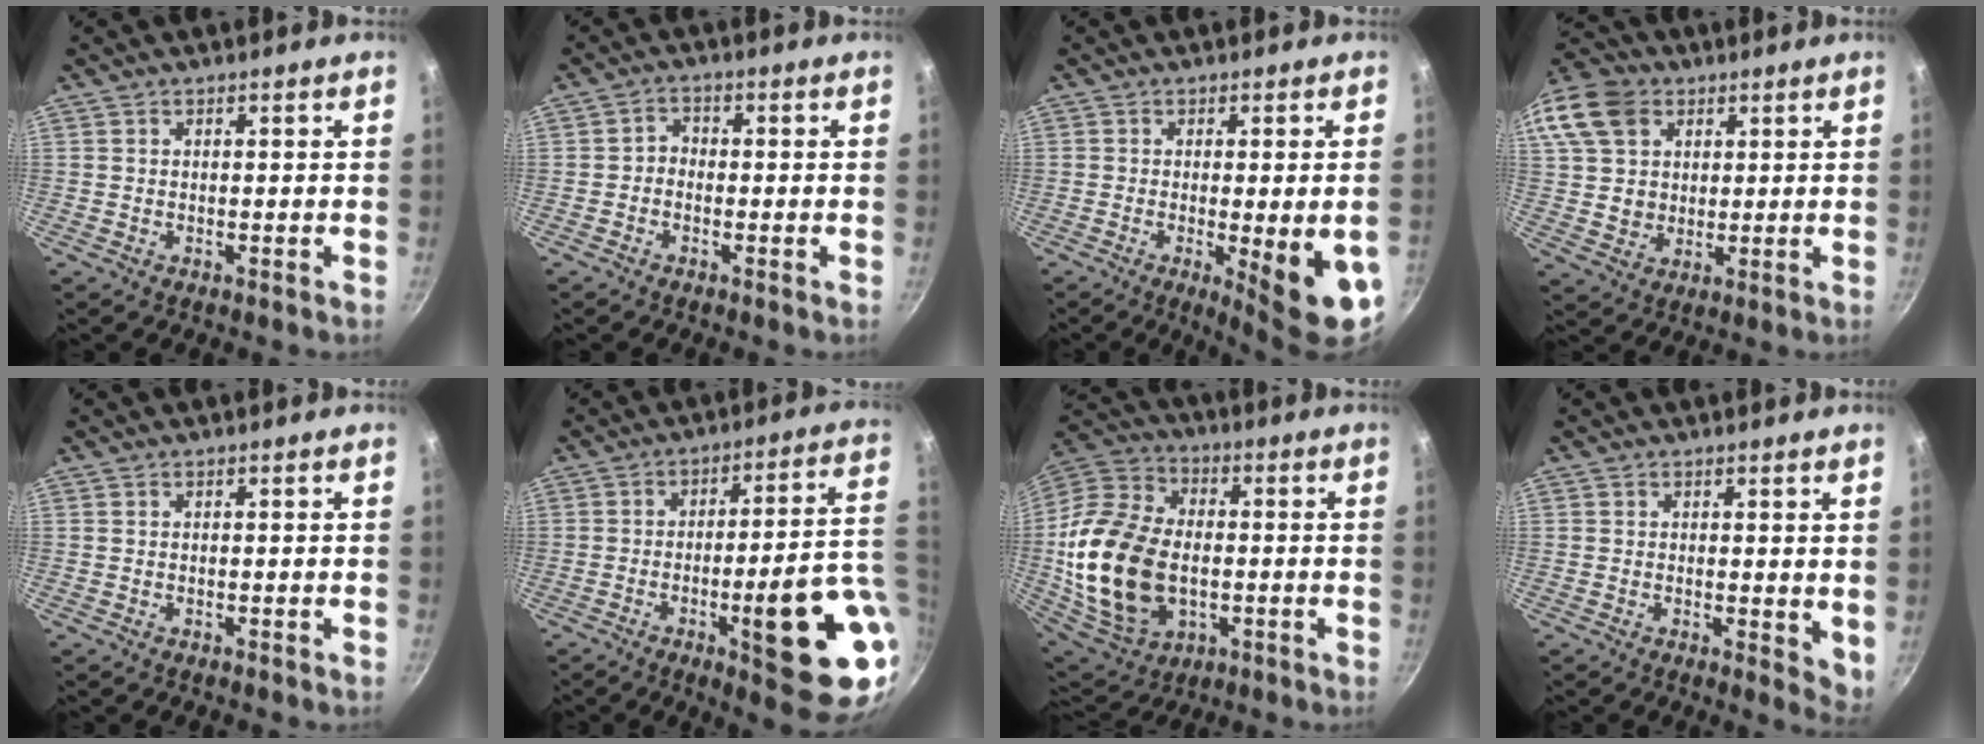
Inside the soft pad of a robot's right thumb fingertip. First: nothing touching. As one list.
[{"total": 2.1, "force": [-0.9, 1.6, 0.9], "torque": [-0.011, 0.016, -0.024]}, {"total": 11.5, "force": [-3.2, 2.4, 10.8], "torque": [-0.130, -0.011, -0.034]}, {"total": 18.7, "force": [7.1, 14.8, 9.0], "torque": [-0.194, 0.022, 0.133]}, {"total": 0.0}, {"total": 20.1, "force": [-4.5, 4.2, 19.2], "torque": [-0.232, 0.015, -0.055]}, {"total": 23.5, "force": [-2.3, 15.8, 17.2], "torque": [-0.333, 0.016, -0.033]}, {"total": 4.0, "force": [0.9, 1.9, 3.4], "torque": [-0.038, -0.007, 0.013]}]